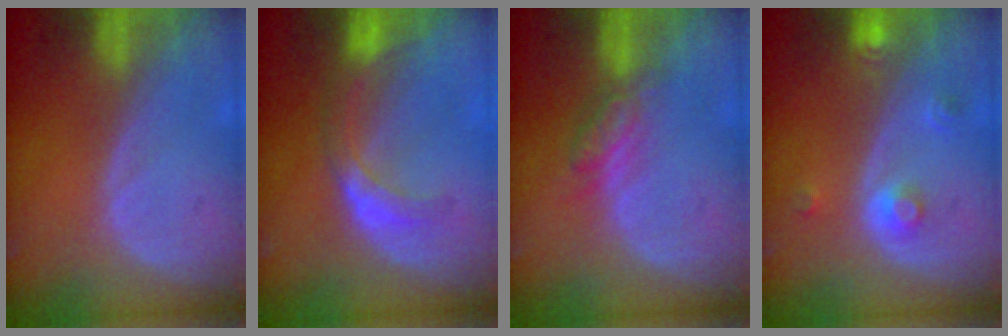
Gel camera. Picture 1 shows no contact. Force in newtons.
{"total": 6.0, "press": 5.4, "slide": 2.6}
{"total": 4.8, "press": 4.2, "slide": 2.1}
{"total": 3.0, "press": 2.8, "slide": 1.2}